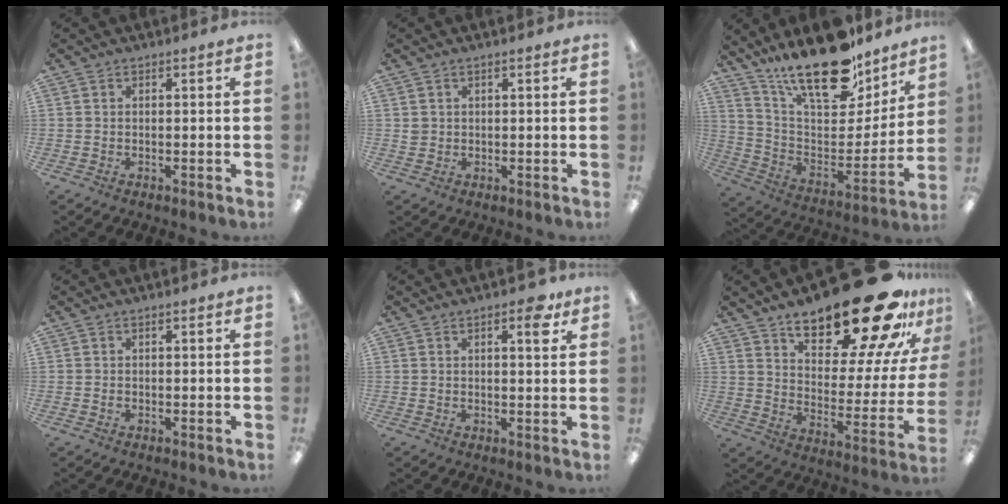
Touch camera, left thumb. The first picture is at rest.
{"total": 1.5, "force": [0.5, 1.4, 0.5], "torque": [-0.013, 0.004, 0.007]}
{"total": 23.8, "force": [18.3, 8.9, 12.3], "torque": [-0.198, -0.117, 0.318]}
{"total": 0.5, "force": [-0.1, 0.3, 0.4], "torque": [-0.008, 0.001, -0.003]}
{"total": 4.9, "force": [2.6, 1.7, 3.8], "torque": [-0.043, -0.010, 0.036]}
{"total": 27.0, "force": [19.3, 8.4, 16.9], "torque": [-0.240, -0.128, 0.310]}